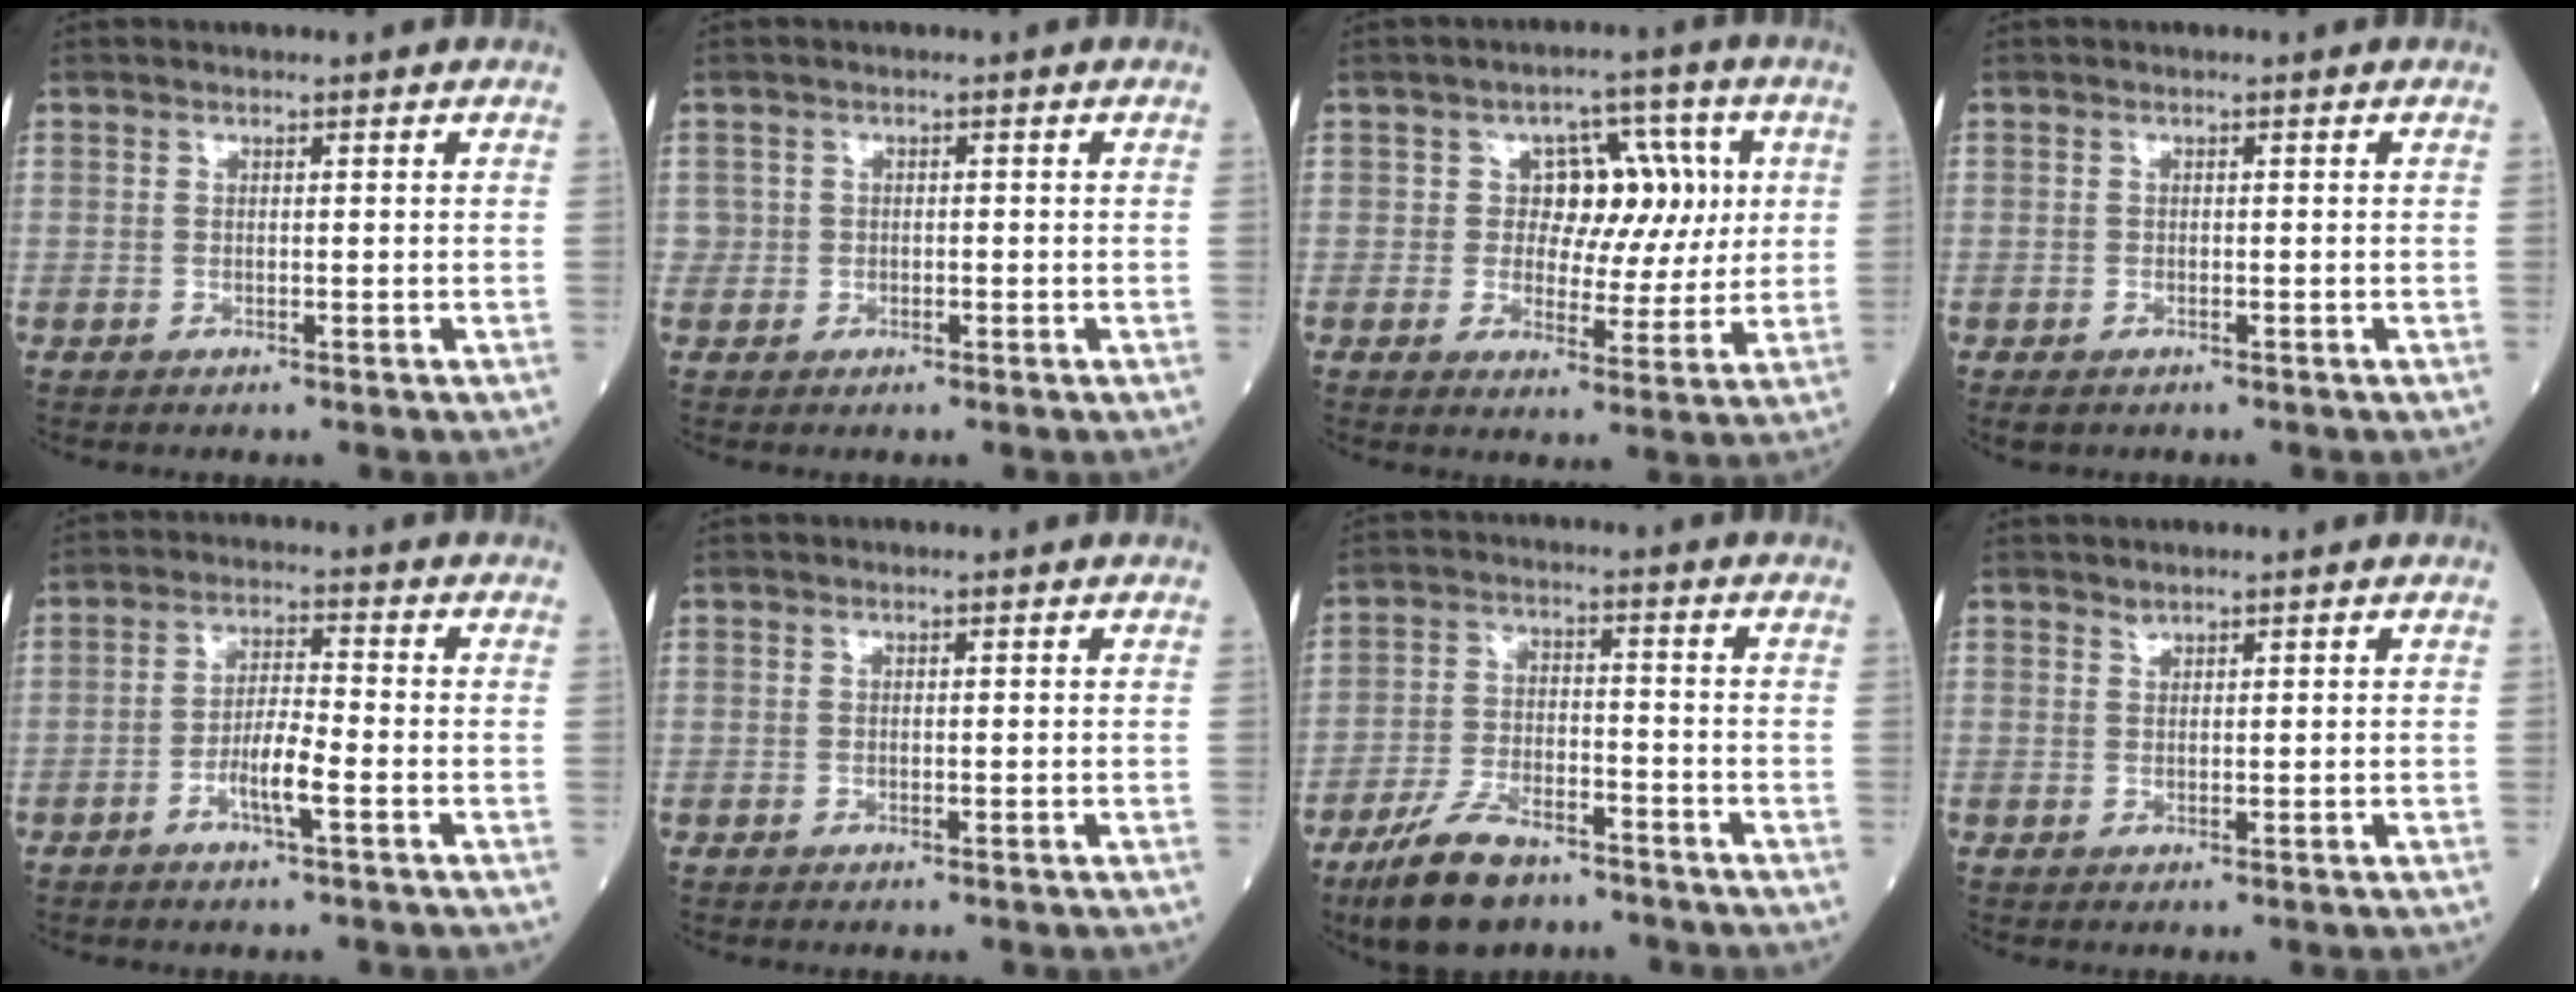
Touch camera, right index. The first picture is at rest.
{"total": 1.3, "force": [-0.2, 1.3, 0.1], "torque": [0.004, 0.006, 0.001]}
{"total": 8.6, "force": [1.6, 5.8, 6.1], "torque": [-0.068, 0.026, 0.026]}
{"total": 1.5, "force": [-0.9, 1.1, 0.5], "torque": [-0.015, -0.001, -0.010]}
{"total": 5.0, "force": [-2.3, 0.5, 4.4], "torque": [-0.091, 0.003, -0.043]}
{"total": 0.0}
{"total": 10.3, "force": [-7.7, 3.8, 5.8], "torque": [-0.124, -0.017, -0.141]}
{"total": 0.6, "force": [0.6, 0.0, 0.0], "torque": [-0.006, -0.005, 0.011]}